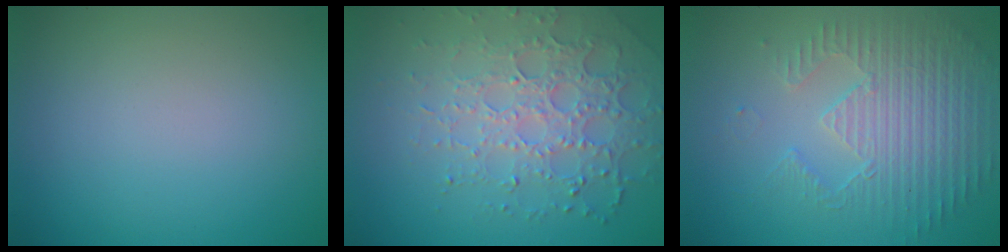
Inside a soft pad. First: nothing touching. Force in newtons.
{"total": 4.9, "press": 4.3, "slide": 2.5}
{"total": 3.8, "press": 3.6, "slide": 1.2}